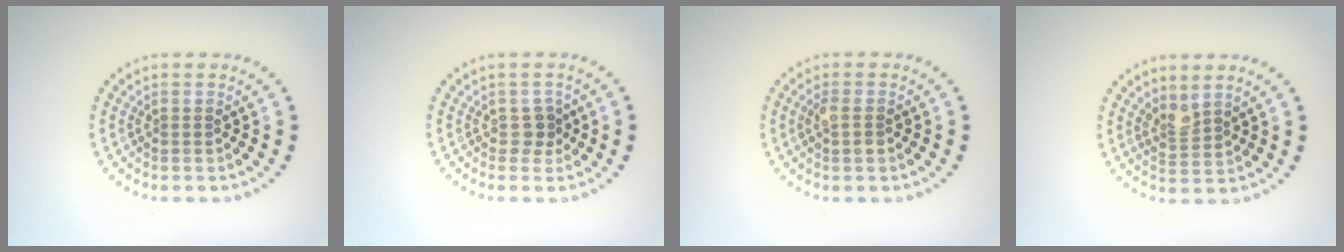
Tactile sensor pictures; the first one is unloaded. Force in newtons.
{"total": 1.2, "press": 1.0, "slide": 0.7}
{"total": 1.5, "press": 1.5, "slide": 0.4}
{"total": 1.8, "press": 1.4, "slide": 1.1}